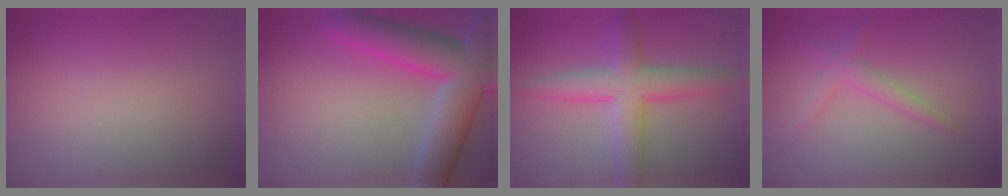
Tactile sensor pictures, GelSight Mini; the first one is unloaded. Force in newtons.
{"total": 9.5, "press": 9.5, "slide": 0.5}
{"total": 5.5, "press": 5.5, "slide": 0.1}
{"total": 2.0, "press": 2.0, "slide": 0.2}